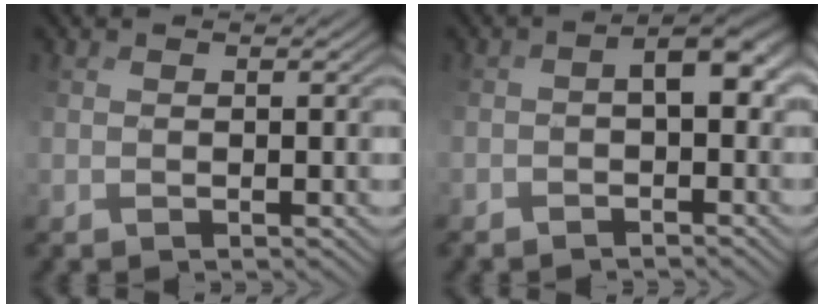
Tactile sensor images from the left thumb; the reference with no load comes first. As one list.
[{"total": 4.7, "force": [-1.3, 2.3, 3.9], "torque": [-0.061, -0.001, -0.023]}]